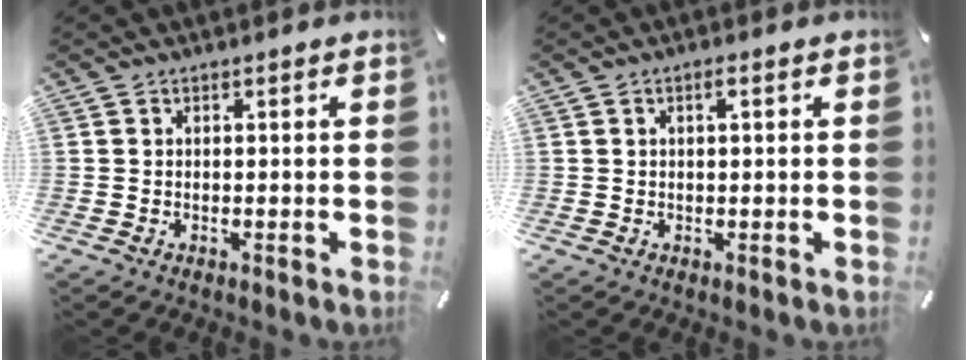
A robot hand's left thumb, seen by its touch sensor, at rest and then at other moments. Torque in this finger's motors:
{"motor_torque": [0.02, -0.21, 0.02, 0.12, -0.02]}